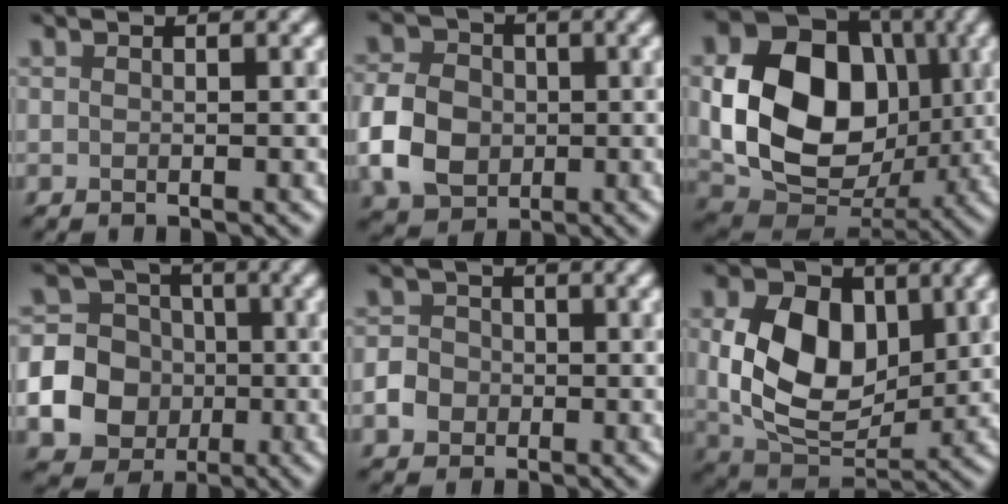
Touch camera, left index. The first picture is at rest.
{"total": 5.7, "force": [-1.4, 4.7, 2.9], "torque": [-0.064, 0.000, -0.035]}
{"total": 12.9, "force": [0.5, 10.1, 8.0], "torque": [-0.140, -0.013, 0.011]}
{"total": 16.9, "force": [-4.4, 16.0, 3.2], "torque": [-0.116, -0.035, -0.096]}
{"total": 2.2, "force": [-1.0, 1.9, 0.3], "torque": [0.001, 0.003, -0.019]}
{"total": 8.9, "force": [1.4, 6.3, 6.1], "torque": [-0.126, -0.008, 0.028]}